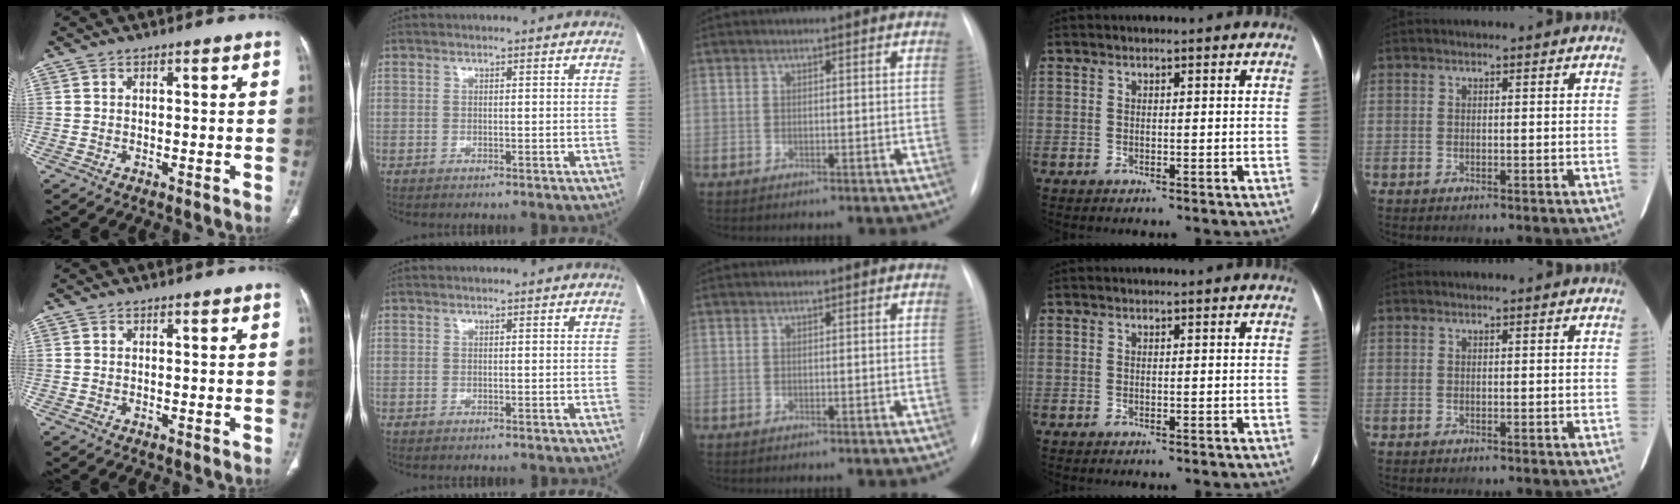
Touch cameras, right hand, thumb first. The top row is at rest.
{}